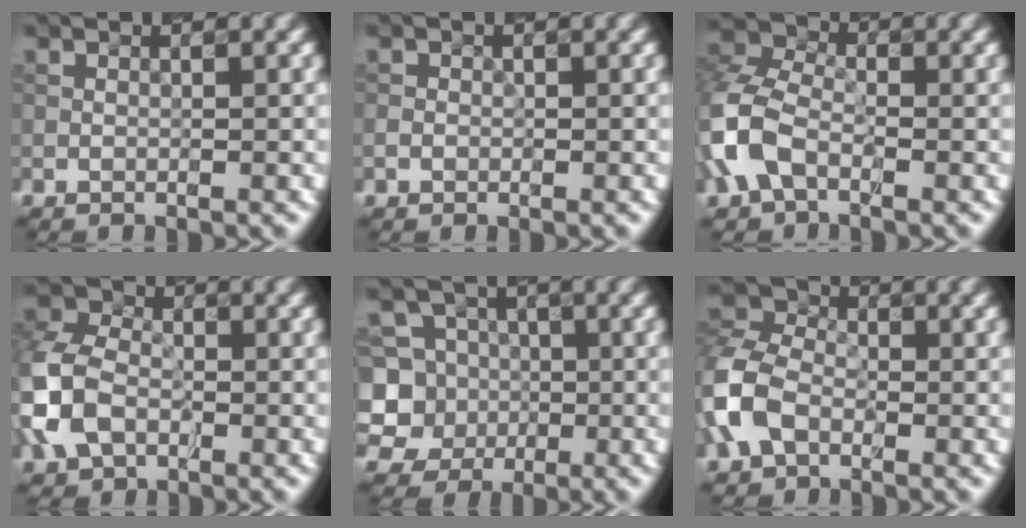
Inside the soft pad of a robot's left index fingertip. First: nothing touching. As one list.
[{"total": 0.7, "force": [-0.3, 0.6, 0.1], "torque": [0.000, -0.003, -0.005]}, {"total": 5.7, "force": [-2.3, 3.6, 3.8], "torque": [-0.098, 0.006, -0.061]}, {"total": 6.3, "force": [-1.6, 4.7, 3.8], "torque": [-0.093, 0.006, -0.047]}, {"total": 8.3, "force": [-1.4, 7.8, 2.5], "torque": [-0.060, 0.028, -0.054]}, {"total": 5.7, "force": [-1.9, 4.1, 3.6], "torque": [-0.090, 0.010, -0.053]}]